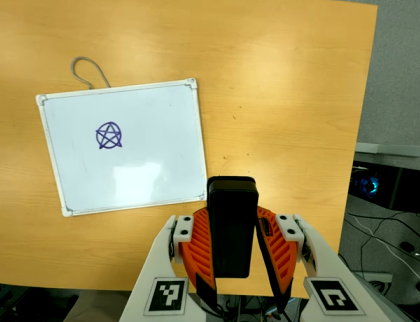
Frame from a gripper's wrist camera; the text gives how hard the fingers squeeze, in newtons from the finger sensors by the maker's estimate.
{"total": 6.8, "left": 5.5, "right": 8.1}